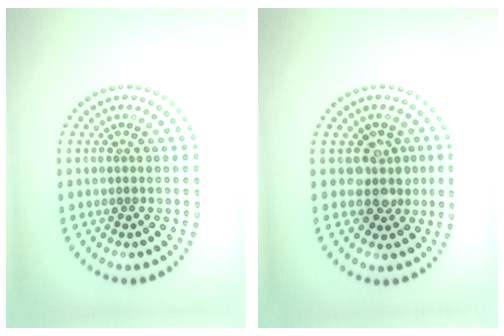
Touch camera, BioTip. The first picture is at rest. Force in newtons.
{"total": 2.8, "press": 2.2, "slide": 1.8}